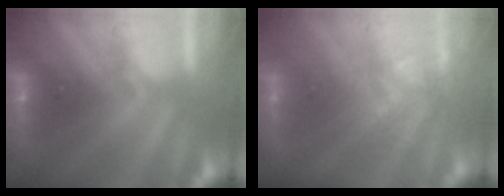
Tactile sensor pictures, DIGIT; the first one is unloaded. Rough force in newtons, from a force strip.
{"total": 2.8}